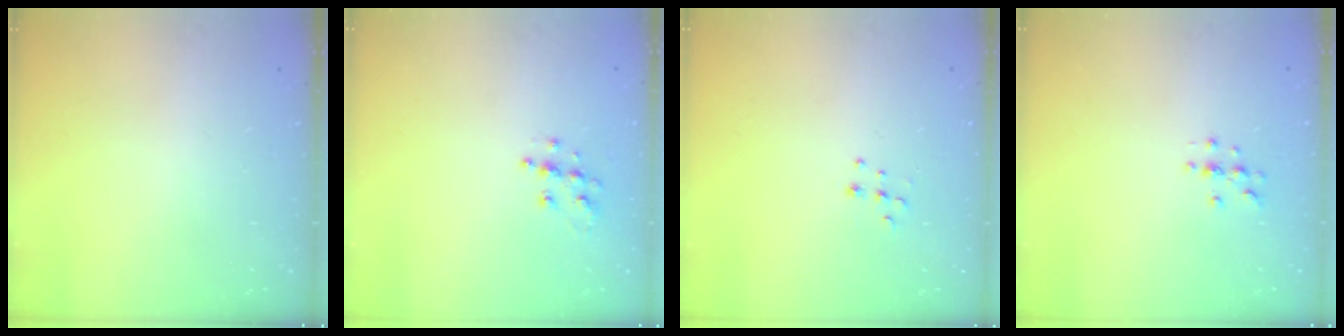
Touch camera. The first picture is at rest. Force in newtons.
{"total": 7.7, "press": 7.7, "slide": 0.3}
{"total": 7.0, "press": 6.9, "slide": 0.6}
{"total": 3.4, "press": 3.4, "slide": 0.4}